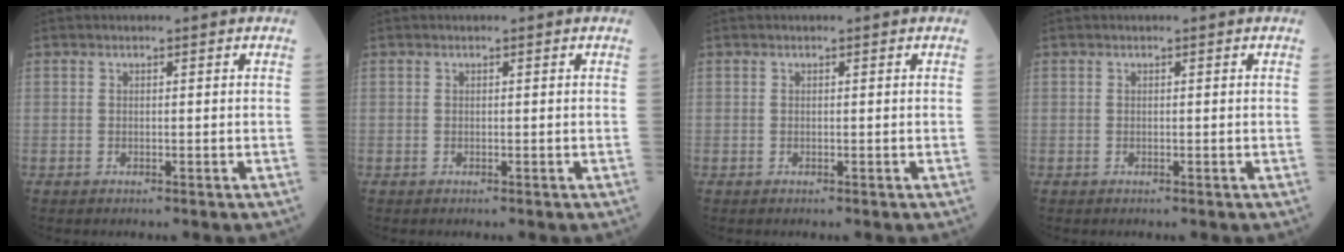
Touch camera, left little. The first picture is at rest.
{"total": 0.0}
{"total": 0.0}
{"total": 0.0}